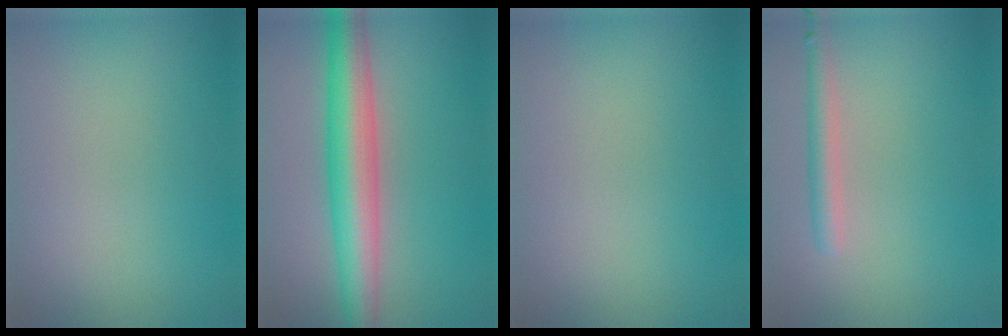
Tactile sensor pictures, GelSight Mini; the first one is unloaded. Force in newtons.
{"total": 6.8, "press": 6.8, "slide": 0.2}
{"total": 0.0}
{"total": 2.2, "press": 2.2, "slide": 0.1}